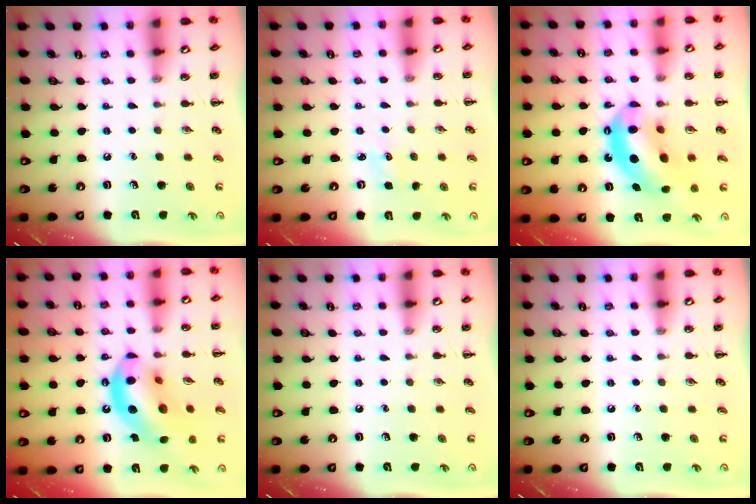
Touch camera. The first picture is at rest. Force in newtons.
{"total": 1.4, "press": 1.3, "slide": 0.4}
{"total": 12.9, "press": 12.5, "slide": 3.3}
{"total": 16.5, "press": 15.9, "slide": 4.1}
{"total": 0.0}
{"total": 0.0}